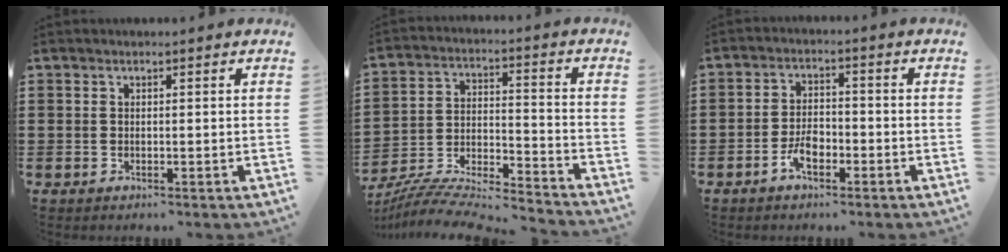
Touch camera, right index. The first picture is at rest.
{"total": 7.5, "force": [-7.1, 0.7, 2.3], "torque": [-0.046, -0.005, -0.144]}
{"total": 4.2, "force": [-2.2, 1.9, 3.0], "torque": [-0.065, 0.000, -0.042]}